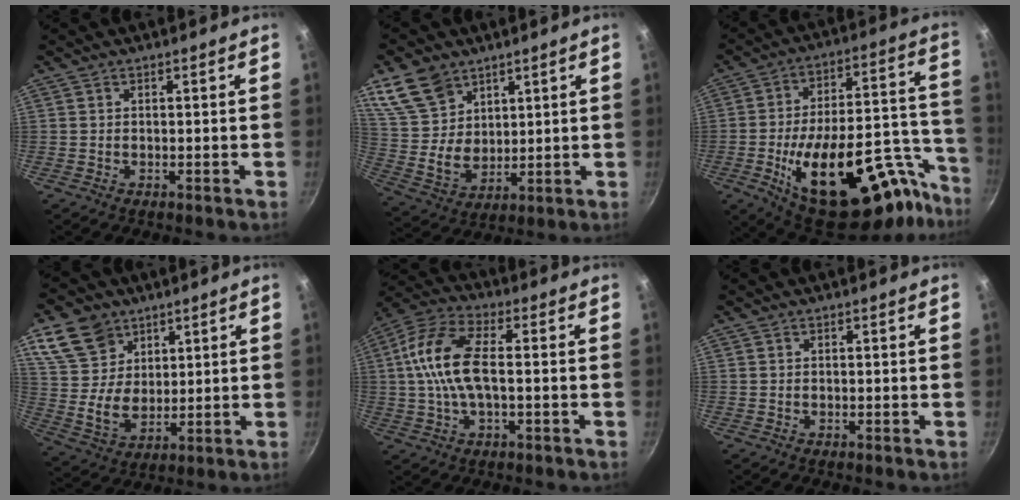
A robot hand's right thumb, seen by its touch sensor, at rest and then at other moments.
{"total": 13.7, "force": [7.8, 9.6, 5.9], "torque": [-0.085, -0.032, 0.166]}
{"total": 31.9, "force": [-15.6, 14.1, 24.0], "torque": [-0.279, 0.085, -0.224]}
{"total": 14.1, "force": [7.1, 10.5, 6.1], "torque": [-0.091, -0.024, 0.145]}
{"total": 13.1, "force": [0.2, 6.3, 11.5], "torque": [-0.230, 0.029, -0.012]}
{"total": 0.0}